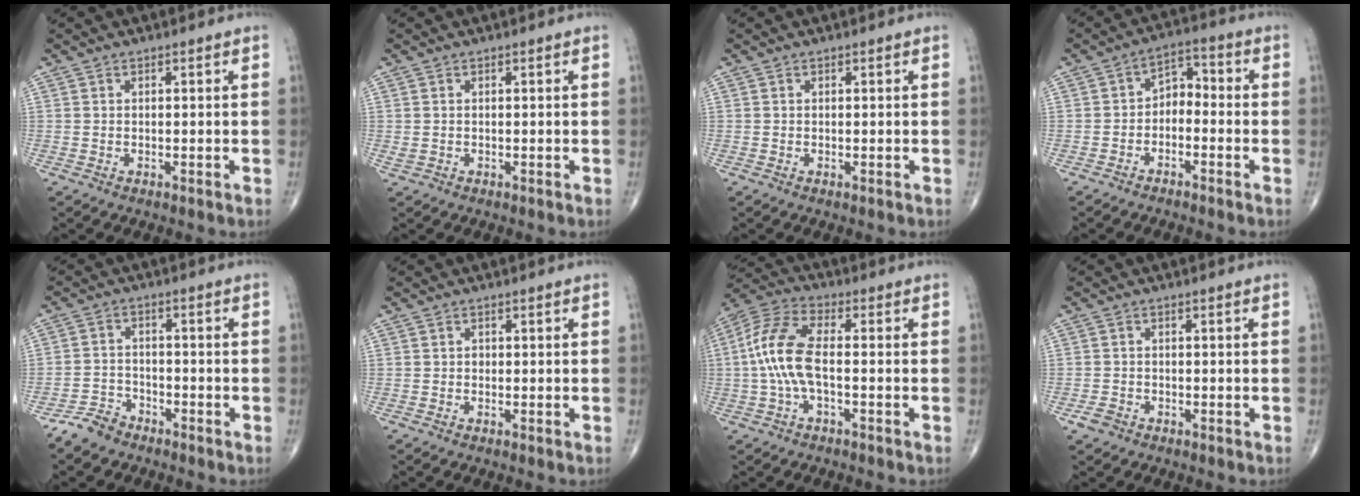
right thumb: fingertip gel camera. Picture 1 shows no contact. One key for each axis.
{"total": 0.9, "fx": 0.1, "fy": 0.7, "fz": 0.5, "tx": -0.014, "ty": 0.005, "tz": 0.008}
{"total": 0.0}
{"total": 5.2, "fx": -1.8, "fy": 3.5, "fz": 3.4, "tx": -0.036, "ty": 0.039, "tz": -0.043}
{"total": 4.4, "fx": -3.7, "fy": 2.3, "fz": 0.7, "tx": -0.006, "ty": 0.016, "tz": -0.075}
{"total": 0.6, "fx": 0.0, "fy": 0.5, "fz": 0.2, "tx": 0.000, "ty": 0.002, "tz": -0.002}
{"total": 10.8, "fx": -1.0, "fy": 4.4, "fz": 9.8, "tx": -0.227, "ty": 0.033, "tz": -0.024}
{"total": 2.0, "fx": -1.2, "fy": 1.4, "fz": 0.7, "tx": -0.012, "ty": 0.008, "tz": -0.020}